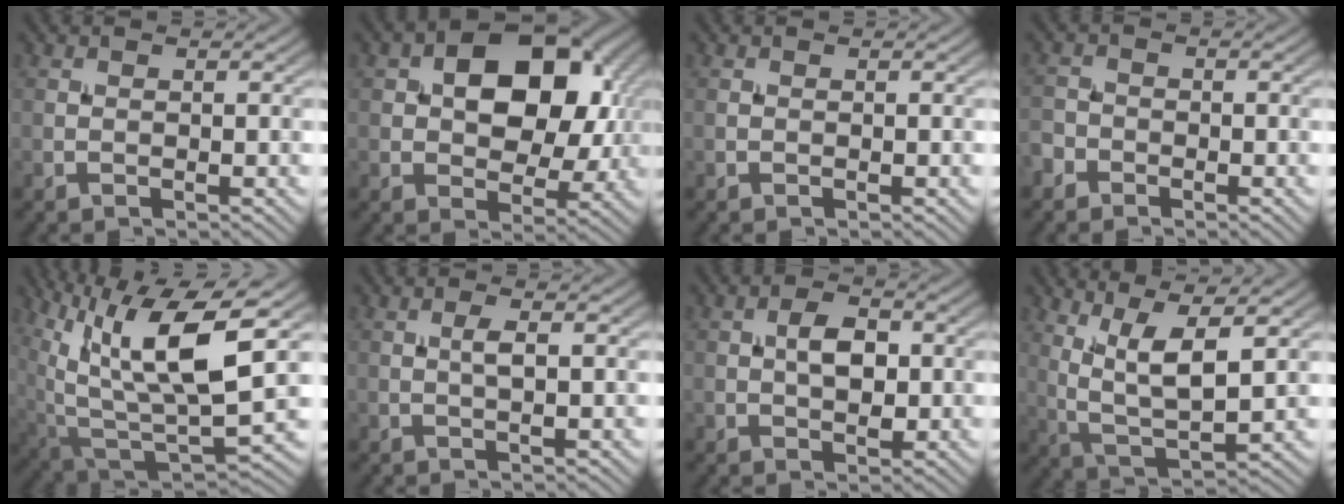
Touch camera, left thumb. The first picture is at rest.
{"total": 12.3, "force": [2.4, 8.2, 8.8], "torque": [-0.122, 0.004, 0.037]}
{"total": 0.0}
{"total": 2.1, "force": [-1.6, 1.4, 0.4], "torque": [-0.011, 0.001, -0.043]}
{"total": 17.0, "force": [5.4, 6.3, 14.8], "torque": [-0.287, -0.005, 0.107]}
{"total": 1.8, "force": [0.3, 0.3, 1.8], "torque": [-0.038, 0.004, 0.004]}
{"total": 4.2, "force": [0.2, 2.5, 3.4], "torque": [-0.064, 0.003, 0.001]}
{"total": 9.1, "force": [3.5, 3.0, 7.8], "torque": [-0.169, 0.002, 0.072]}